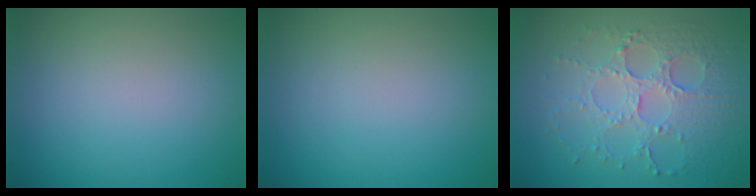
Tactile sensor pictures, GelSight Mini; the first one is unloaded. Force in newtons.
{"total": 0.0}
{"total": 4.2, "press": 3.6, "slide": 2.1}